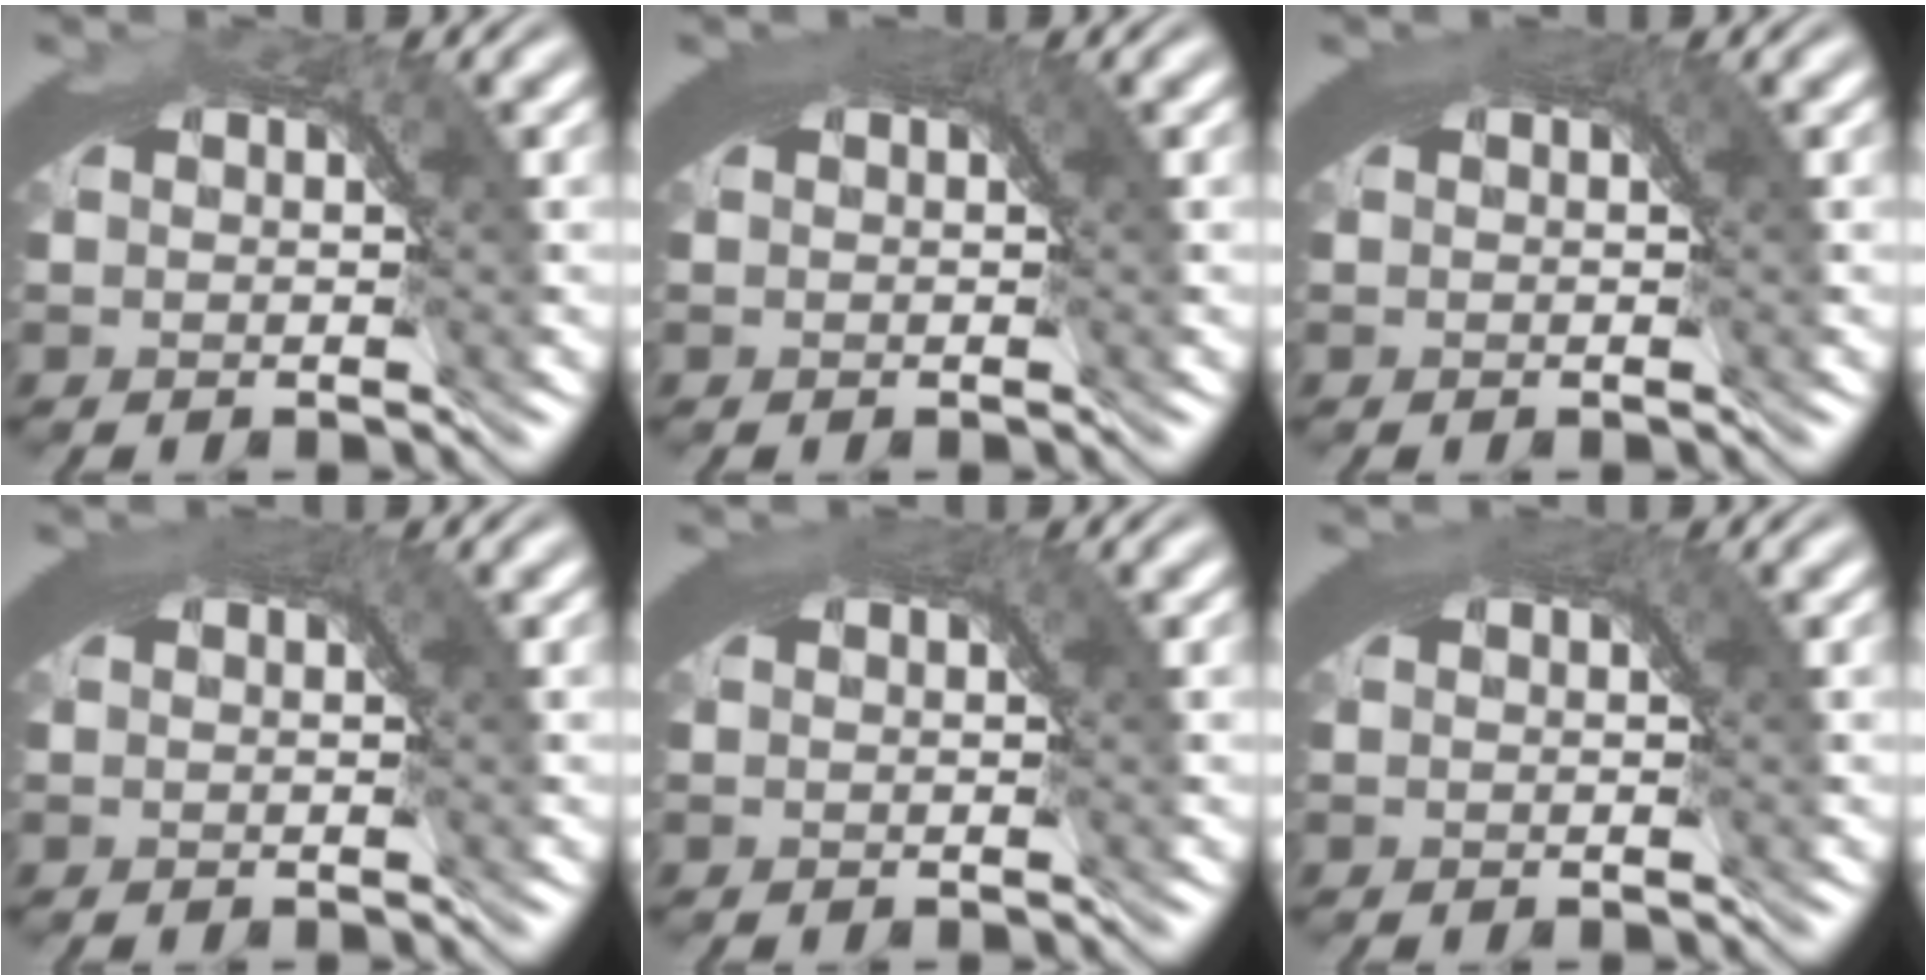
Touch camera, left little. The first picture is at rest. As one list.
[{"total": 1.8, "force": [1.0, 0.4, 1.4], "torque": [-0.013, 0.004, 0.011]}, {"total": 1.4, "force": [0.8, 0.3, 1.1], "torque": [-0.010, 0.002, 0.009]}, {"total": 1.5, "force": [0.9, 0.3, 1.2], "torque": [-0.010, 0.002, 0.010]}, {"total": 1.3, "force": [0.7, 0.3, 1.1], "torque": [-0.010, 0.002, 0.008]}, {"total": 1.3, "force": [0.7, 0.3, 1.0], "torque": [-0.009, 0.001, 0.009]}]